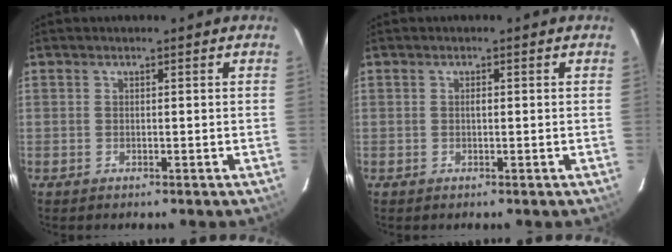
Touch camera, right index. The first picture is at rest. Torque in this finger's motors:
{"motor_torque": [0.15, 0.11, 0.02, 0.02]}